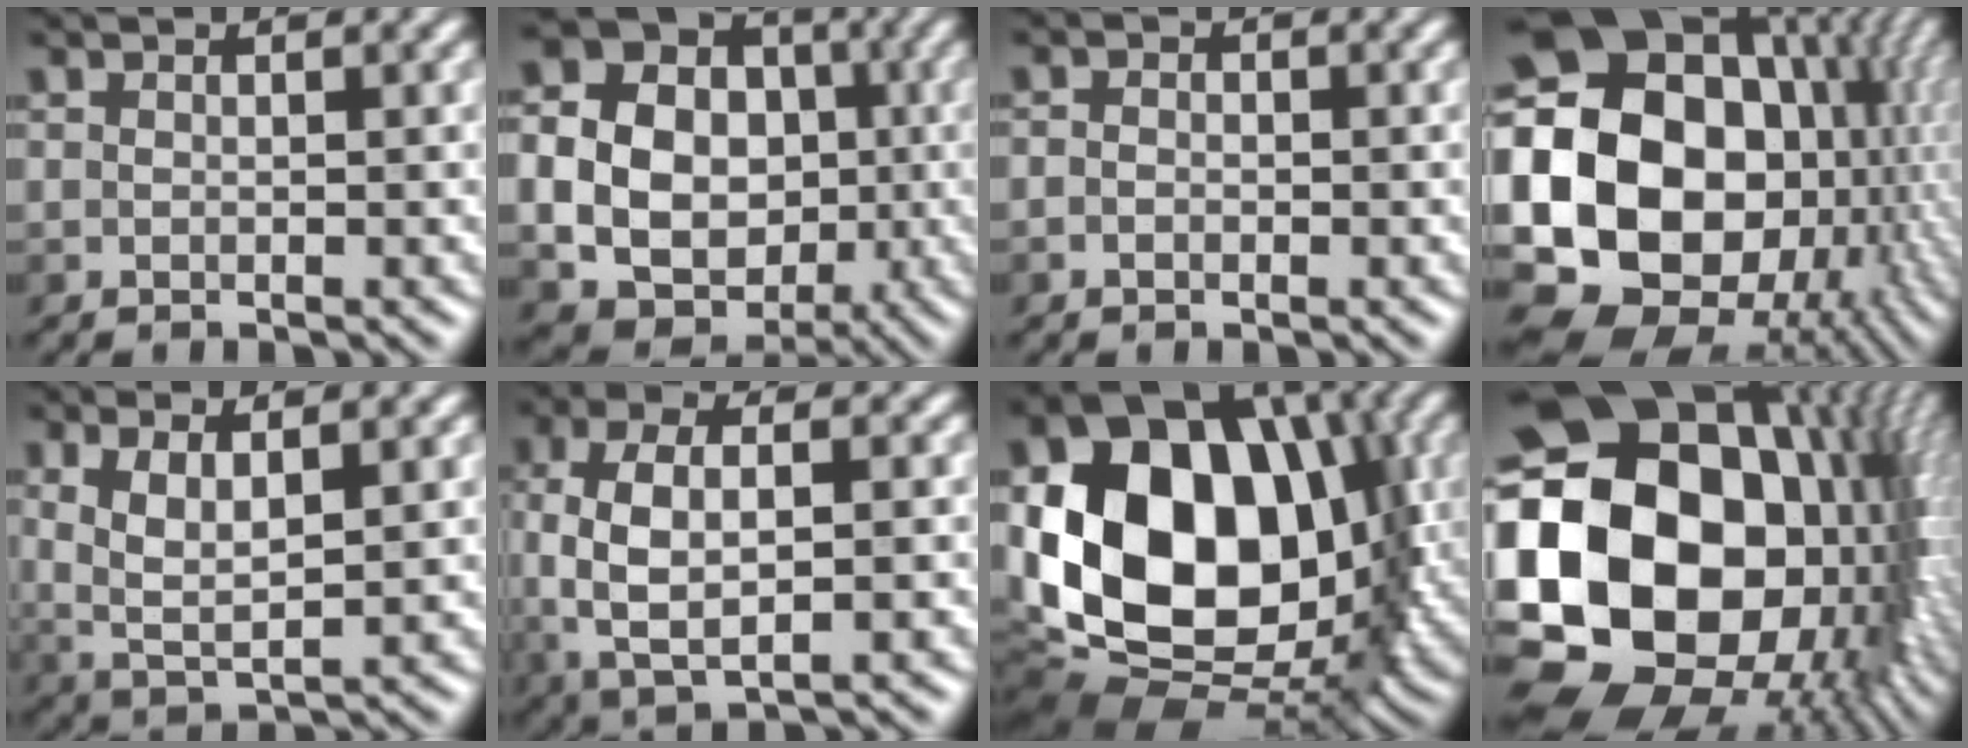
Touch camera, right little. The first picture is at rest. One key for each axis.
{"total": 18.4, "fx": -1.1, "fy": 17.0, "fz": 7.1, "tx": -0.161, "ty": 0.007, "tz": -0.042}
{"total": 1.0, "fx": -0.3, "fy": 0.8, "fz": 0.6, "tx": -0.006, "ty": -0.003, "tz": -0.011}
{"total": 22.1, "fx": -0.4, "fy": 17.8, "fz": 13.0, "tx": -0.246, "ty": -0.010, "tz": -0.010}
{"total": 4.3, "fx": 0.8, "fy": 1.4, "fz": 3.9, "tx": -0.082, "ty": -0.001, "tz": 0.019}
{"total": 6.9, "fx": -0.2, "fy": 3.2, "fz": 6.1, "tx": -0.121, "ty": 0.002, "tz": -0.006}
{"total": 19.5, "fx": 0.2, "fy": 13.7, "fz": 13.9, "tx": -0.266, "ty": 0.005, "tz": 0.015}
{"total": 24.0, "fx": -0.7, "fy": 18.8, "fz": 15.0, "tx": -0.288, "ty": -0.025, "tz": -0.042}